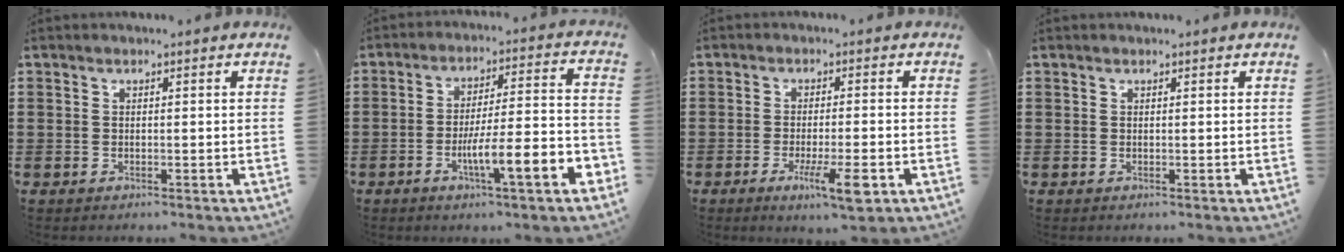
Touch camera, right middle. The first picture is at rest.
{"total": 8.9, "force": [-4.3, 0.8, 7.7], "torque": [-0.118, -0.010, -0.077]}
{"total": 6.4, "force": [-2.8, 1.3, 5.6], "torque": [-0.099, -0.012, -0.044]}
{"total": 0.0}